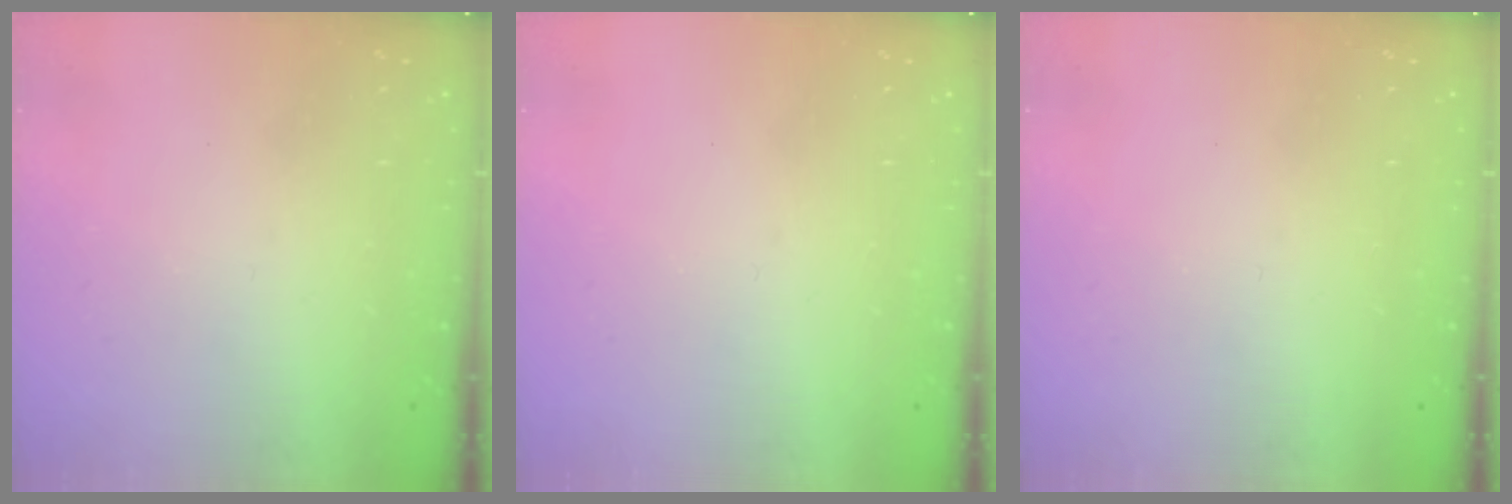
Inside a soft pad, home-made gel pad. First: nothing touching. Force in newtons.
{"total": 0.0}
{"total": 0.0}